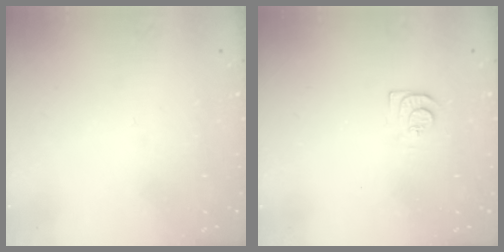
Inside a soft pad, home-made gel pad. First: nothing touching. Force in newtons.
{"total": 6.7, "press": 6.6, "slide": 0.7}